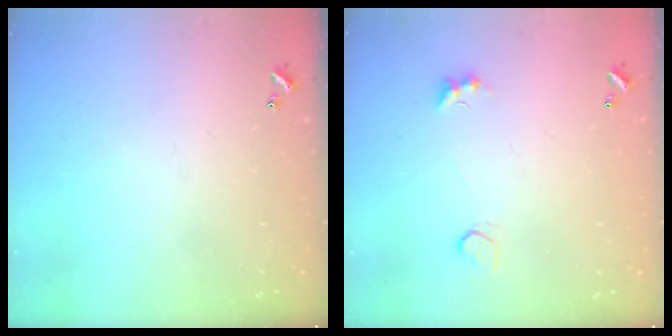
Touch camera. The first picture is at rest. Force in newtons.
{"total": 3.0, "press": 2.9, "slide": 0.8}